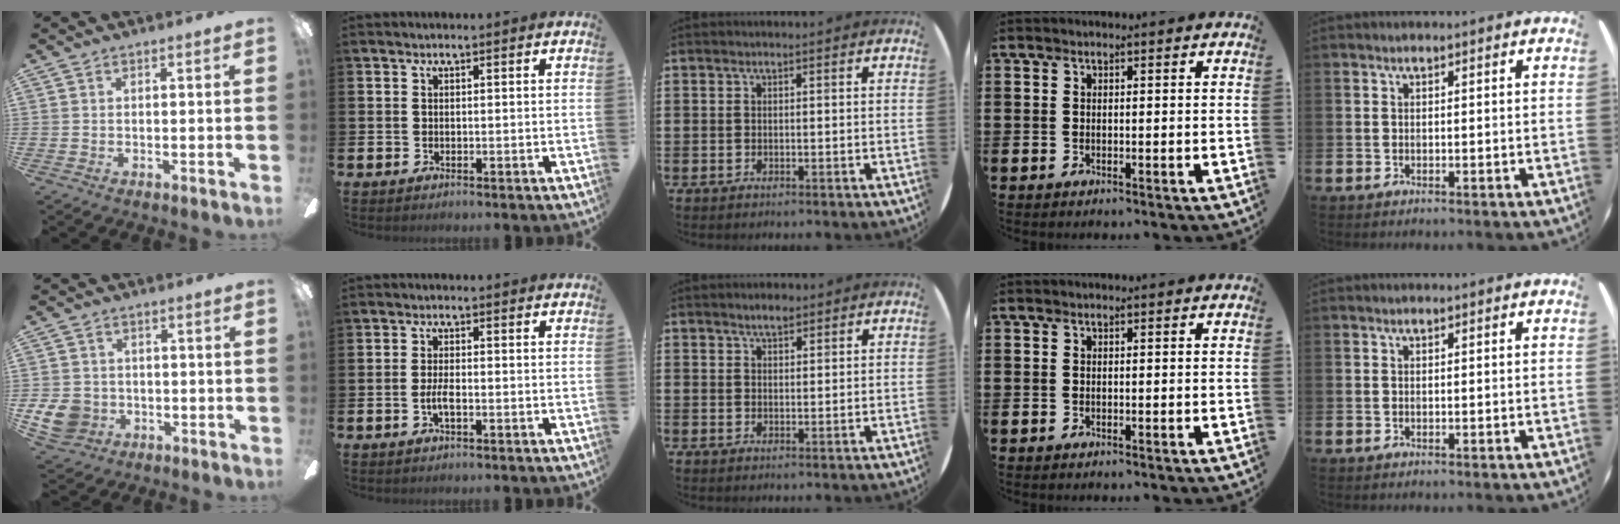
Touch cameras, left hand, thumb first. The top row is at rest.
{"thumb": {"total": 8.3, "force": [-2.4, 7.2, 3.4], "torque": [-0.082, 0.017, -0.045]}, "index": {"total": 2.2, "force": [-0.7, 0.7, 2.0], "torque": [-0.032, 0.001, -0.014]}, "middle": {"total": 2.2, "force": [1.9, 0.7, 0.8], "torque": [-0.010, -0.001, 0.034]}}